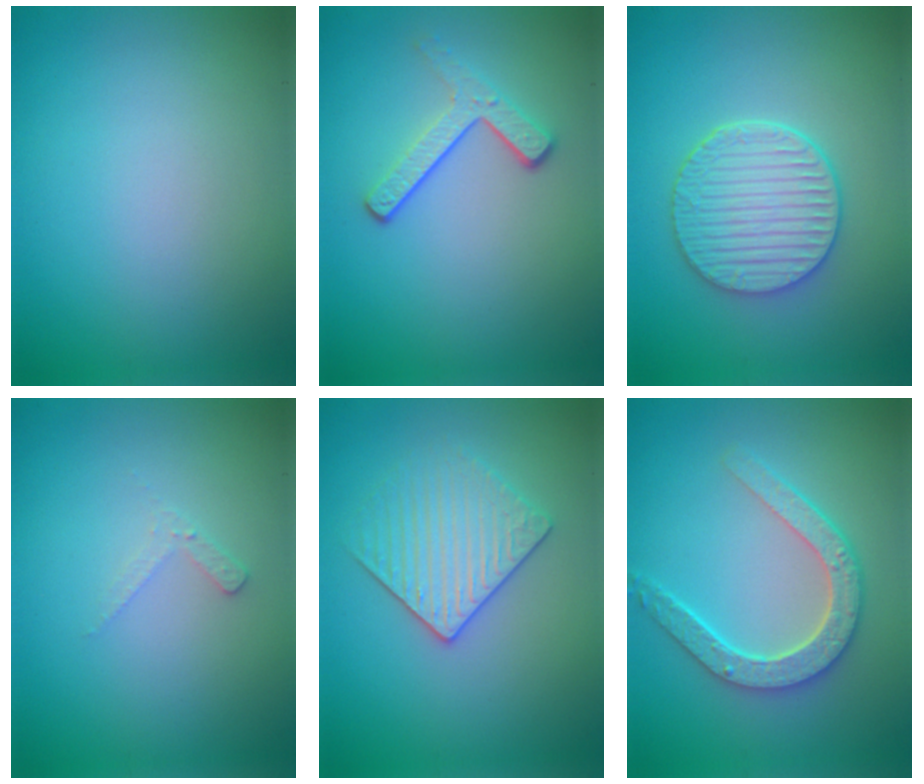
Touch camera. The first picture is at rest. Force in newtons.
{"total": 3.0, "press": 2.2, "slide": 2.0}
{"total": 5.5, "press": 4.5, "slide": 3.1}
{"total": 1.2, "press": 1.1, "slide": 0.3}
{"total": 3.2, "press": 3.2, "slide": 0.7}
{"total": 4.7, "press": 3.8, "slide": 2.8}